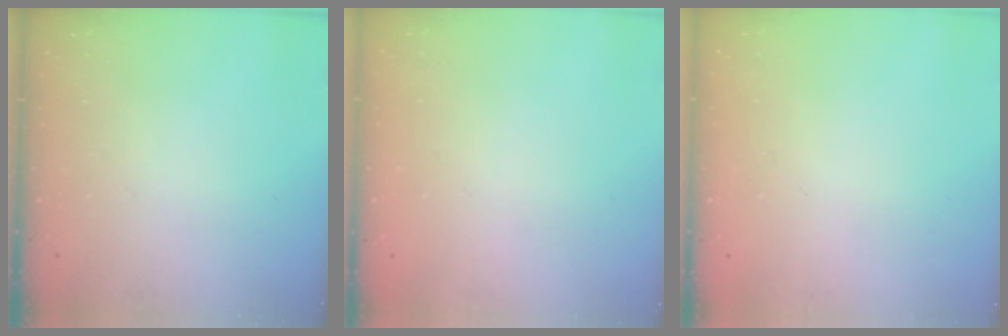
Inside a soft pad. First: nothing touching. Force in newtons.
{"total": 1.8, "press": 1.7, "slide": 0.2}
{"total": 1.8, "press": 1.8, "slide": 0.2}